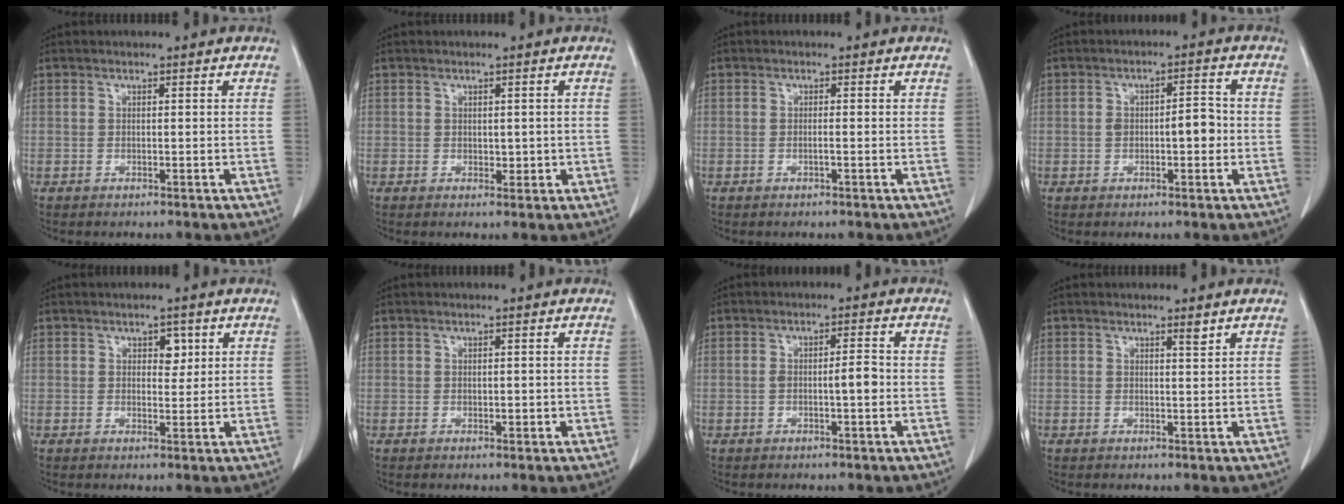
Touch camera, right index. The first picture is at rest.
{"total": 1.8, "force": [0.1, 1.2, 1.3], "torque": [-0.015, 0.000, 0.006]}
{"total": 0.7, "force": [-0.2, -0.1, 0.6], "torque": [-0.010, 0.001, -0.003]}
{"total": 4.7, "force": [-0.4, 1.8, 4.3], "torque": [-0.075, 0.012, -0.003]}
{"total": 2.5, "force": [1.0, 1.6, 1.7], "torque": [-0.019, 0.002, 0.015]}
{"total": 1.3, "force": [-0.1, 0.7, 1.0], "torque": [-0.013, 0.000, 0.002]}
{"total": 3.5, "force": [-0.5, 0.6, 3.4], "torque": [-0.060, 0.008, -0.006]}
{"total": 1.1, "force": [0.8, -0.1, 0.7], "torque": [-0.013, -0.006, 0.013]}